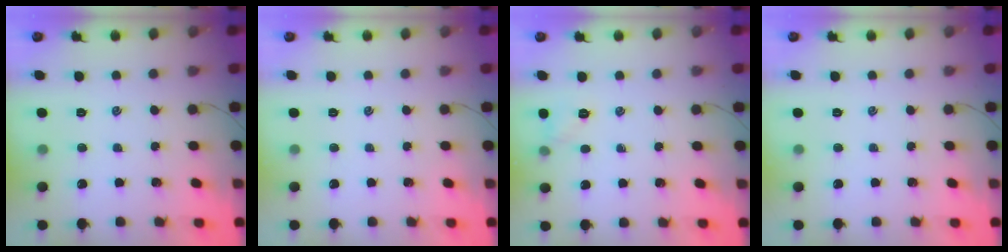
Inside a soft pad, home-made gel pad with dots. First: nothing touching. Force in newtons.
{"total": 0.0}
{"total": 5.3, "press": 5.1, "slide": 1.5}
{"total": 0.0}